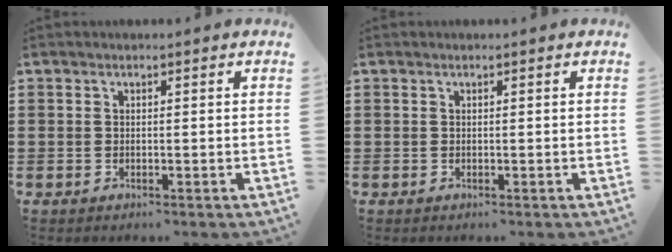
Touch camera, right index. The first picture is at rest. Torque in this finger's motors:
{"motor_torque": [1.07, 1.07, 0.00, 0.00]}